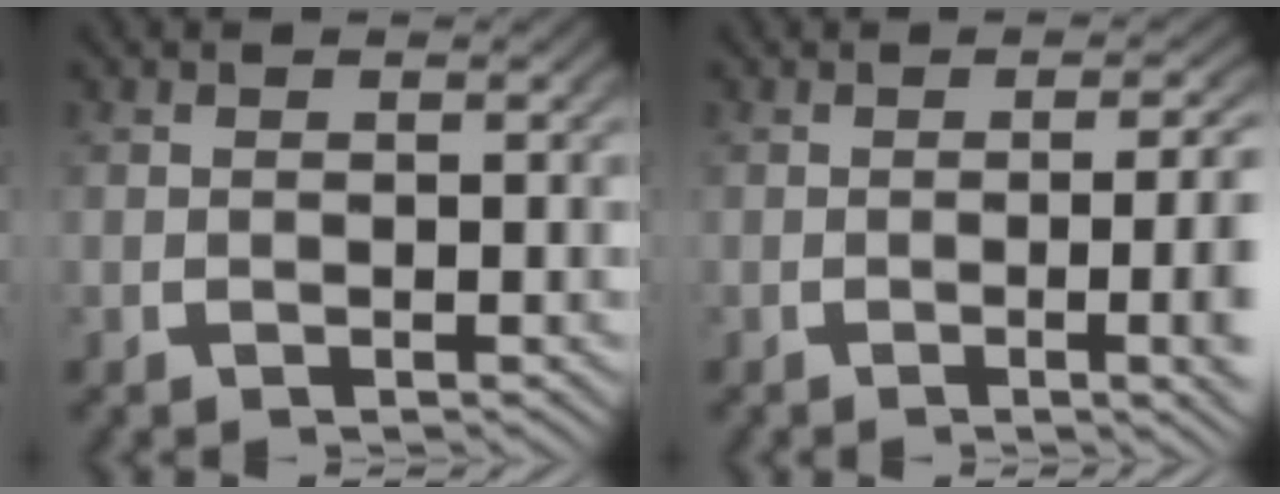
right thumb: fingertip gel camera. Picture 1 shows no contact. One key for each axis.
{"total": 5.0, "fx": -1.0, "fy": 1.3, "fz": 4.7, "tx": -0.055, "ty": 0.004, "tz": -0.019}